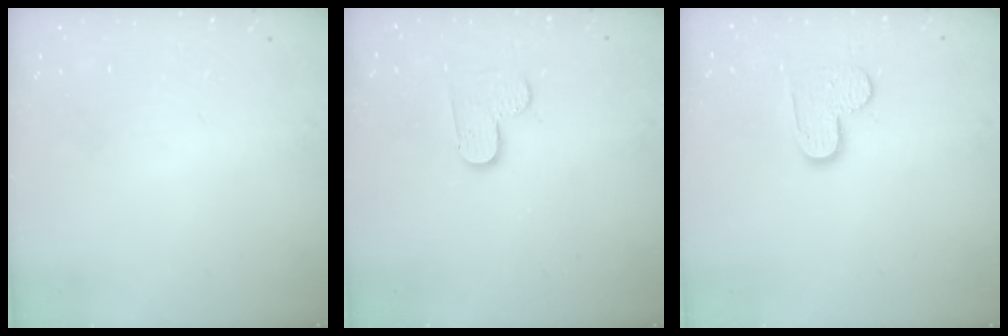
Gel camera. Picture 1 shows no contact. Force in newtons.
{"total": 4.2, "press": 4.2, "slide": 0.4}
{"total": 9.2, "press": 9.2, "slide": 0.6}